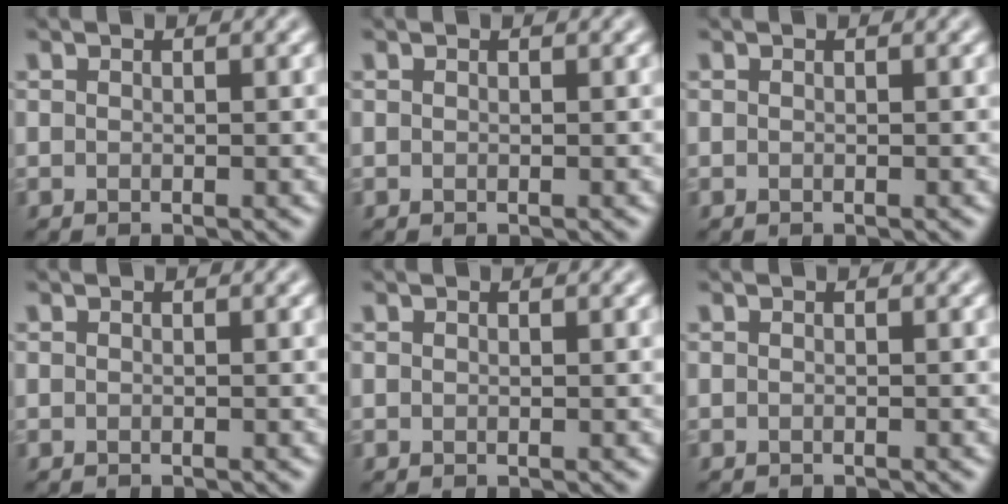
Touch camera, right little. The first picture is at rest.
{"total": 0.0}
{"total": 0.0}
{"total": 0.7, "force": [-0.7, 0.1, 0.1], "torque": [0.004, -0.004, -0.012]}
{"total": 0.0}
{"total": 1.0, "force": [-1.0, 0.1, 0.1], "torque": [0.005, -0.006, -0.017]}